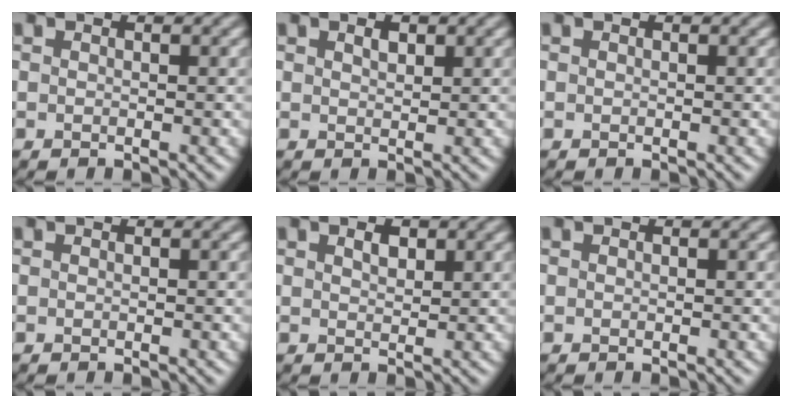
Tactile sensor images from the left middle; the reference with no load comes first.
{"total": 1.1, "force": [0.7, 0.5, 0.7], "torque": [-0.013, 0.001, 0.012]}
{"total": 0.0}
{"total": 0.0}
{"total": 1.4, "force": [0.9, 0.7, 0.9], "torque": [-0.014, 0.002, 0.016]}
{"total": 0.0}